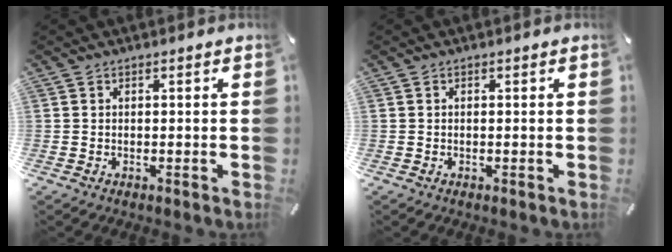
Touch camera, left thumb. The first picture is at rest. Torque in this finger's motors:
{"motor_torque": [-0.01, 0.01, -0.02, 0.05, 0.00]}